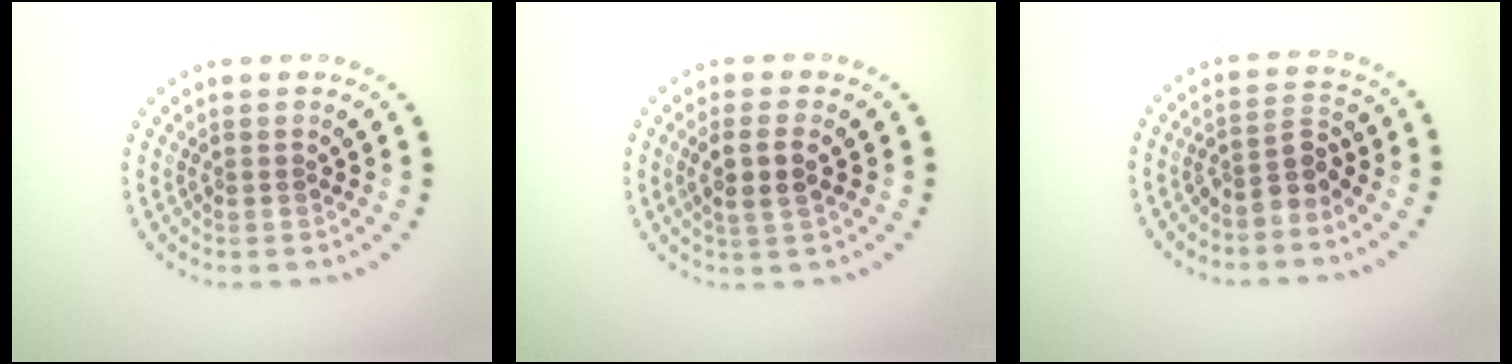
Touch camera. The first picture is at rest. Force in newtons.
{"total": 2.5, "press": 2.2, "slide": 1.1}
{"total": 2.5, "press": 1.8, "slide": 1.7}